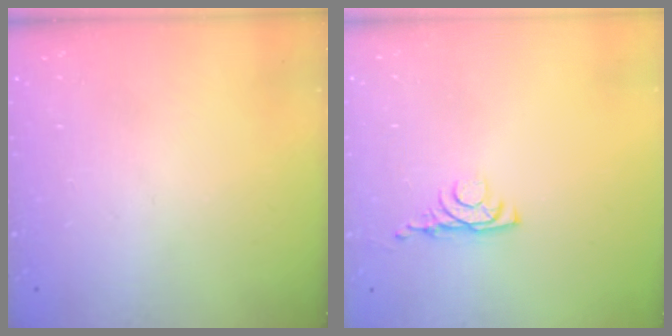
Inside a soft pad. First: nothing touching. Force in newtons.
{"total": 4.0, "press": 3.9, "slide": 0.6}